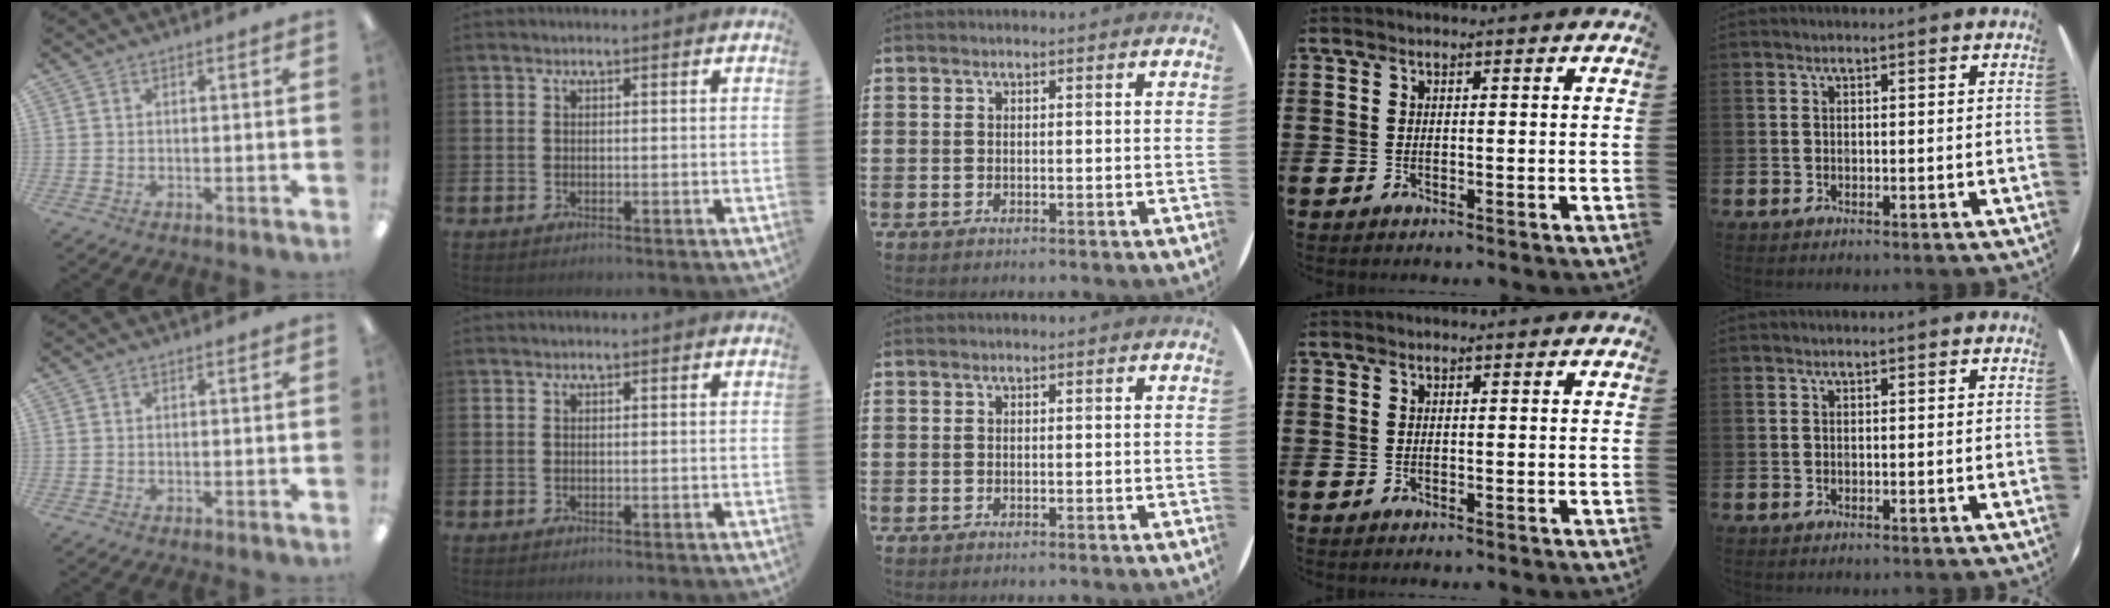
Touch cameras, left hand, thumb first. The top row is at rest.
{}